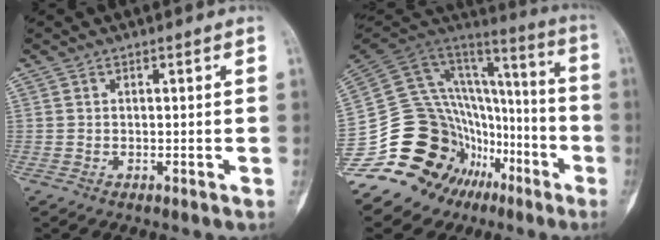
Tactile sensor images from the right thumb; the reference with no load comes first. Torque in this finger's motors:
{"motor_torque": [1.50, 0.20, 1.30, -1.29, 0.14]}